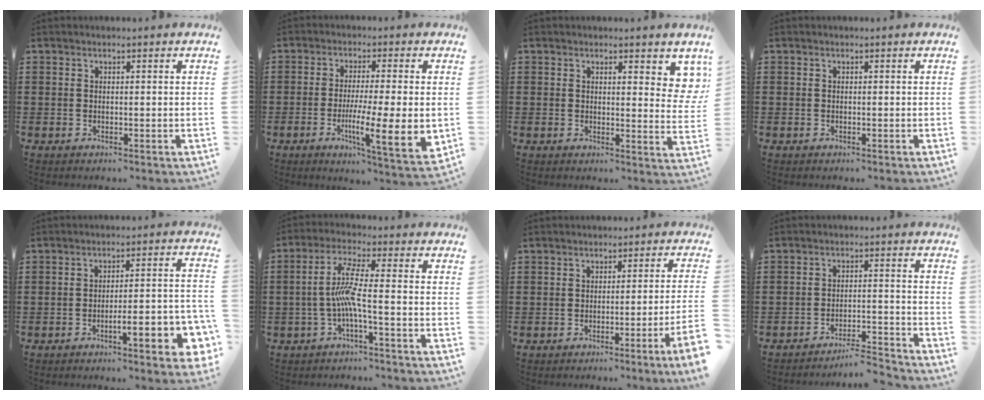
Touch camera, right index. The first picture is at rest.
{"total": 9.9, "force": [-2.1, 1.6, 9.6], "torque": [-0.146, -0.019, -0.031]}
{"total": 3.5, "force": [2.6, 1.2, 2.0], "torque": [-0.023, -0.007, 0.043]}
{"total": 0.0}
{"total": 7.1, "force": [-4.1, 1.2, 5.8], "torque": [-0.085, -0.011, -0.074]}
{"total": 6.5, "force": [-2.1, 0.0, 6.1], "torque": [-0.137, -0.010, -0.051]}
{"total": 2.8, "force": [-1.8, -1.0, 1.9], "torque": [-0.033, -0.010, -0.036]}
{"total": 4.5, "force": [-4.4, 0.0, 1.1], "torque": [-0.022, -0.003, -0.089]}